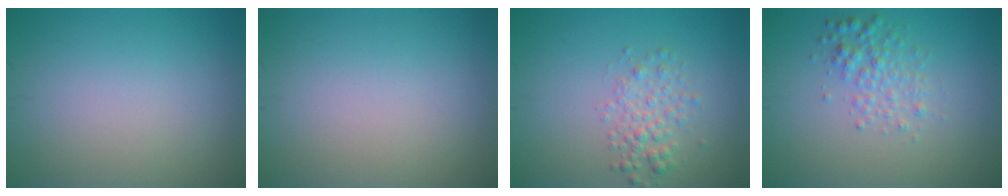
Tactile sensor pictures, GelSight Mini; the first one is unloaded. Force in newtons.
{"total": 0.0}
{"total": 2.4, "press": 2.4, "slide": 0.1}
{"total": 2.5, "press": 2.5, "slide": 0.0}